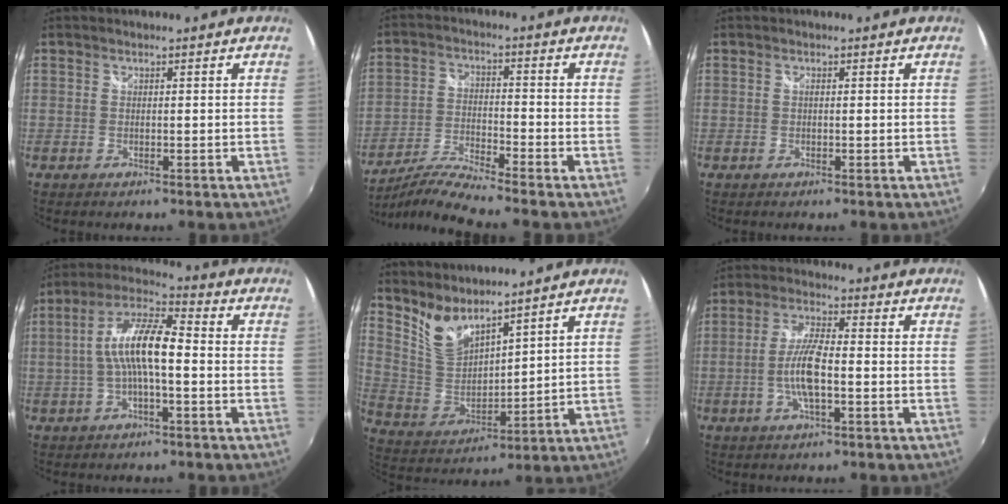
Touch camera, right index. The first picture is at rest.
{"total": 8.7, "force": [-8.0, -1.2, 3.4], "torque": [-0.080, -0.001, -0.159]}
{"total": 0.0}
{"total": 10.8, "force": [-1.2, 2.8, 10.4], "torque": [-0.208, 0.018, -0.024]}
{"total": 8.4, "force": [7.0, 2.3, 3.9], "torque": [-0.082, -0.015, 0.149]}
{"total": 8.1, "force": [-2.0, 1.9, 7.6], "torque": [-0.152, 0.003, -0.040]}